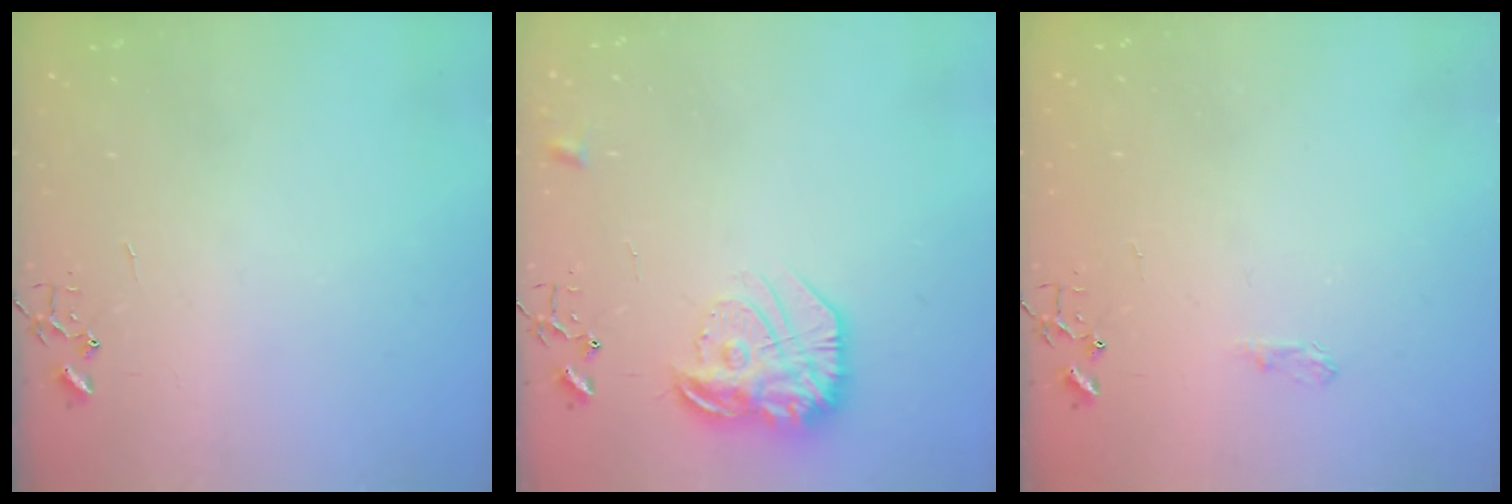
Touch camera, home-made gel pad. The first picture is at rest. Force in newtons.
{"total": 18.3, "press": 18.2, "slide": 1.3}
{"total": 6.8, "press": 6.8, "slide": 0.6}